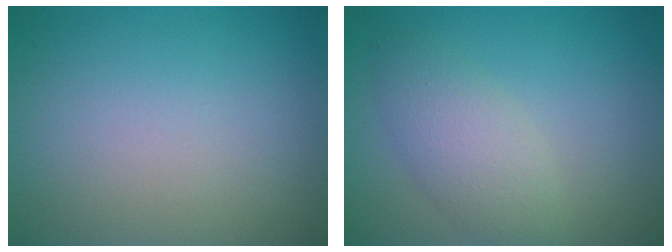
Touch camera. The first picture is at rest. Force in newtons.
{"total": 3.6, "press": 3.6, "slide": 0.1}